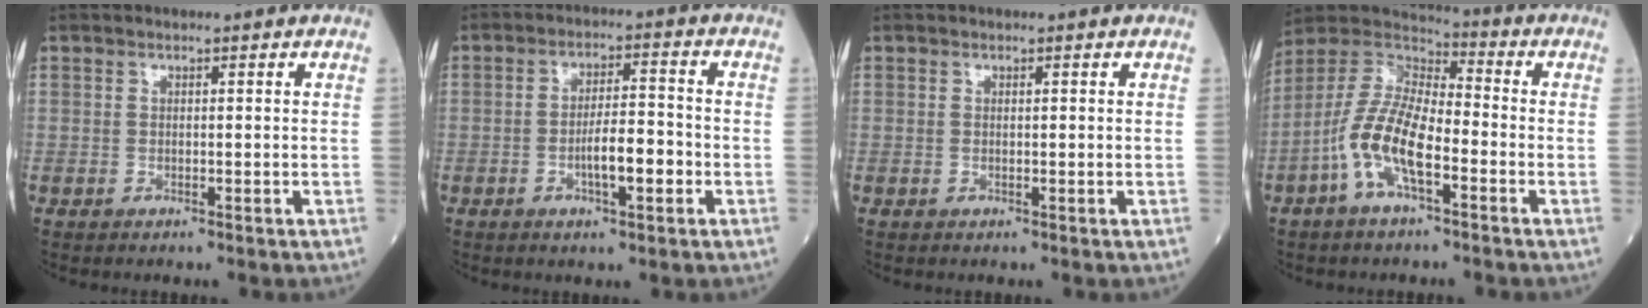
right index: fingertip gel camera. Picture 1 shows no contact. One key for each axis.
{"total": 6.3, "fx": -2.1, "fy": 1.5, "fz": 5.7, "tx": -0.106, "ty": 0.007, "tz": -0.034}
{"total": 0.0}
{"total": 12.1, "fx": -4.5, "fy": 4.1, "fz": 10.5, "tx": -0.237, "ty": 0.011, "tz": -0.091}